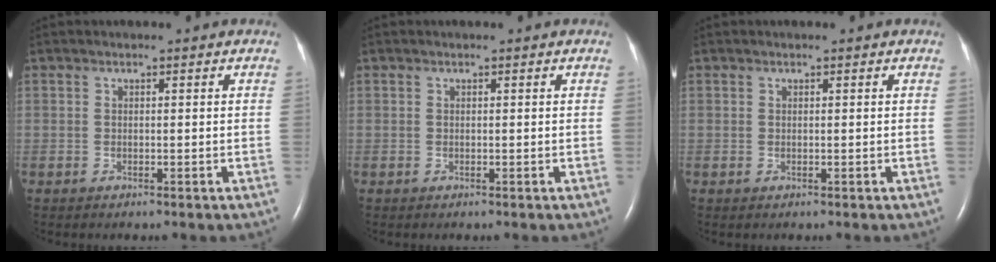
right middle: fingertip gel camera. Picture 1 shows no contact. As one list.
[{"total": 0.0}, {"total": 0.0}]